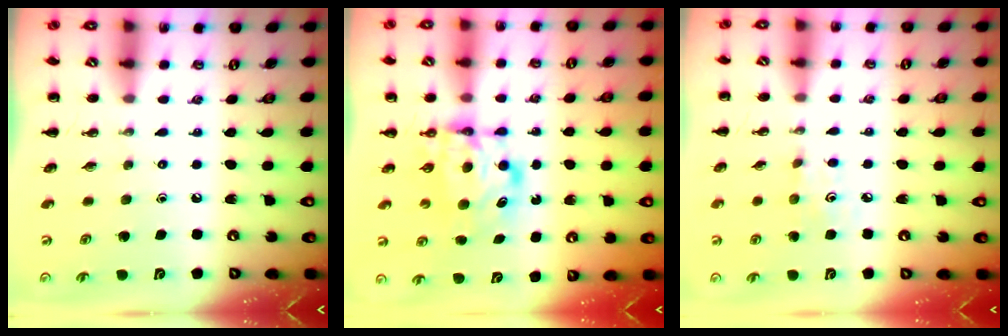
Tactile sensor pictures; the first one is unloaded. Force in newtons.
{"total": 7.0, "press": 6.9, "slide": 1.2}
{"total": 3.9, "press": 3.8, "slide": 1.2}